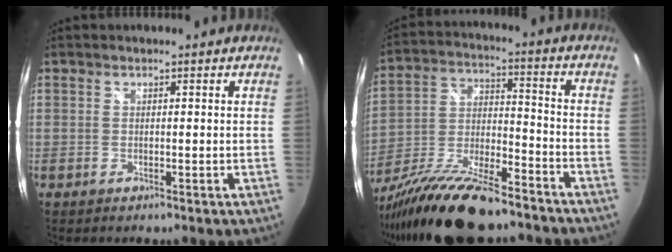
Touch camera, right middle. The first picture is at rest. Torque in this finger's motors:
{"motor_torque": [1.04, -1.02, 0.43, 0.16]}